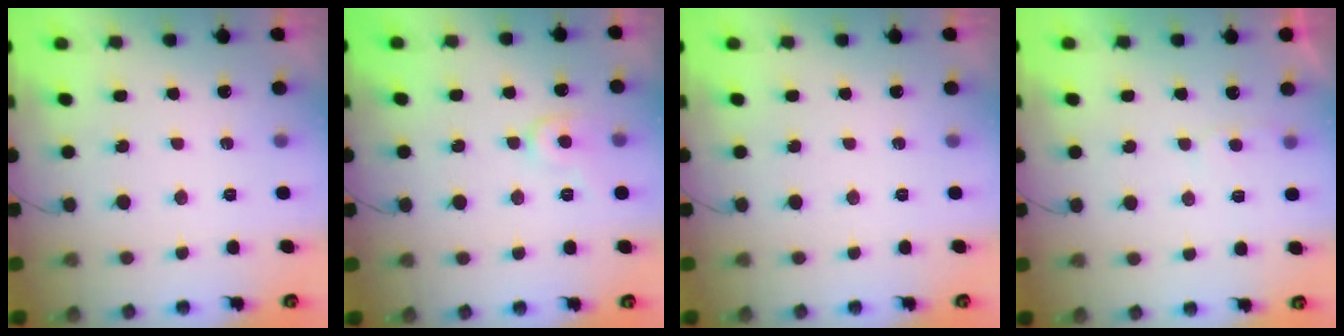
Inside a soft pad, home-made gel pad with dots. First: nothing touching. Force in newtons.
{"total": 6.7, "press": 6.7, "slide": 0.7}
{"total": 0.0}
{"total": 2.7, "press": 2.7, "slide": 0.3}